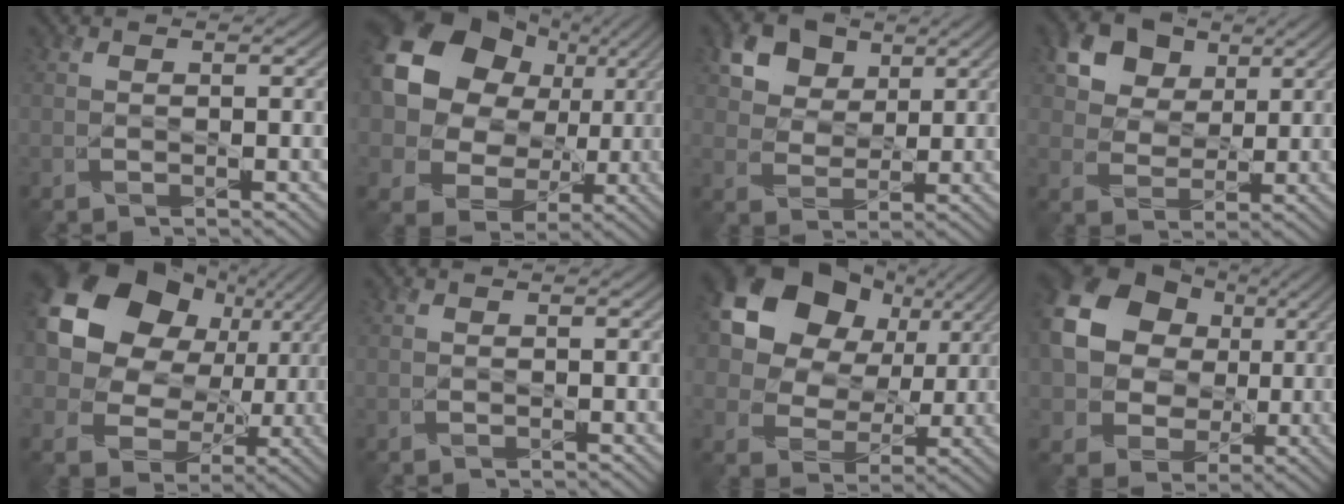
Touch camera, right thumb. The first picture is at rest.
{"total": 16.0, "force": [3.5, 13.2, 8.3], "torque": [-0.198, 0.017, 0.057]}
{"total": 7.2, "force": [3.8, 5.1, 3.4], "torque": [-0.087, -0.006, 0.069]}
{"total": 9.0, "force": [4.8, 6.3, 4.2], "torque": [-0.111, -0.002, 0.092]}
{"total": 17.7, "force": [4.4, 14.0, 9.9], "torque": [-0.220, 0.010, 0.084]}
{"total": 0.0}
{"total": 15.8, "force": [6.4, 11.9, 8.1], "torque": [-0.194, 0.036, 0.117]}
{"total": 16.3, "force": [2.9, 13.4, 8.7], "torque": [-0.219, 0.019, 0.051]}